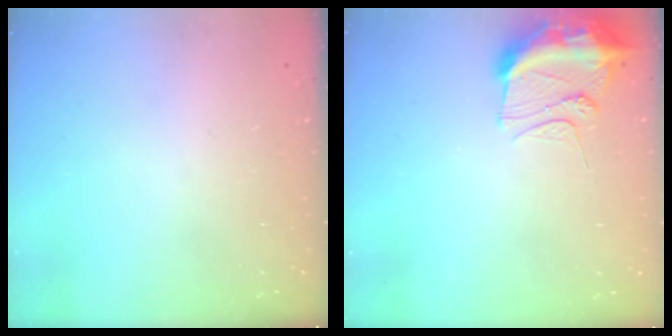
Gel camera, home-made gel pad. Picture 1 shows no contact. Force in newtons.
{"total": 9.9, "press": 9.8, "slide": 1.4}